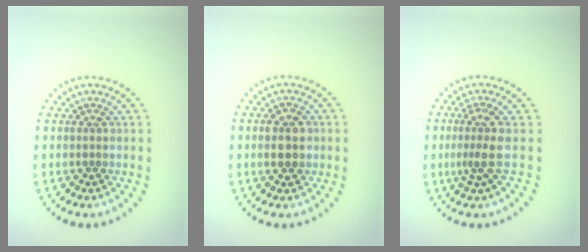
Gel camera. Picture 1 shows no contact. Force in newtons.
{"total": 2.7, "press": 2.7, "slide": 0.0}
{"total": 2.6, "press": 1.8, "slide": 1.9}